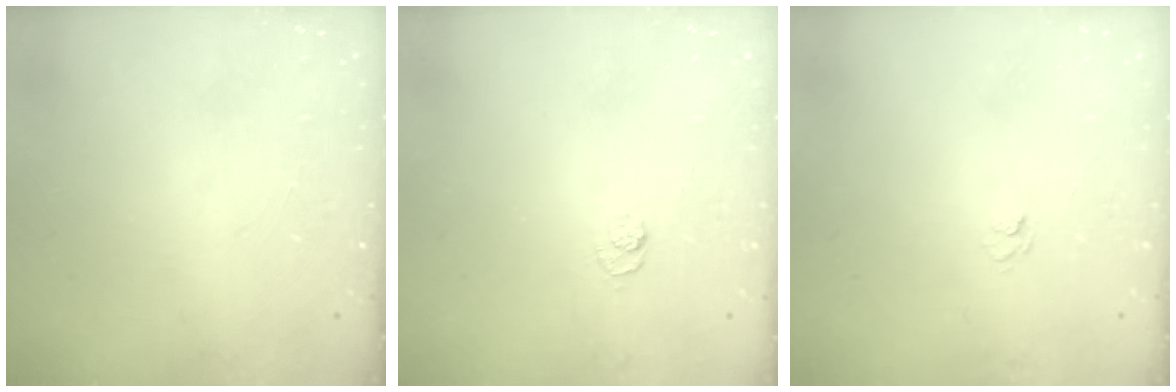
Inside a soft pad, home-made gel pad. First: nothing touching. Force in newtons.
{"total": 2.4, "press": 2.0, "slide": 1.4}
{"total": 5.4, "press": 5.3, "slide": 0.9}